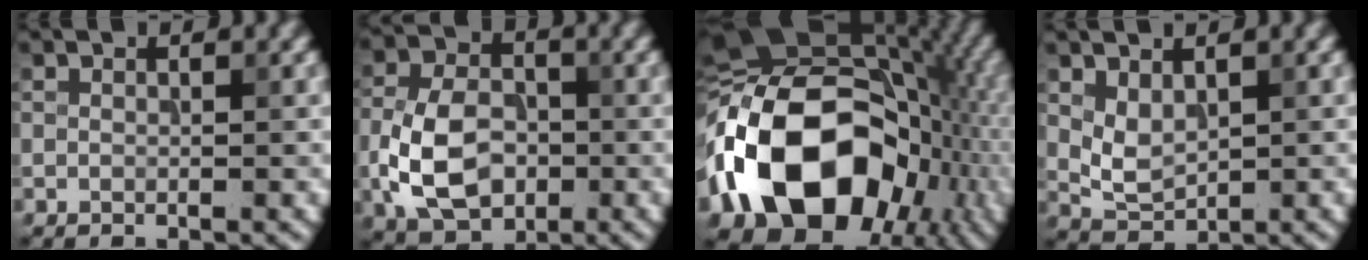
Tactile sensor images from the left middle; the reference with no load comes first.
{"total": 7.0, "force": [-1.8, 5.0, 4.6], "torque": [-0.098, 0.006, -0.034]}
{"total": 19.1, "force": [-3.9, 14.1, 12.2], "torque": [-0.223, 0.006, -0.067]}
{"total": 1.9, "force": [0.8, 1.3, 1.2], "torque": [-0.032, 0.001, 0.030]}